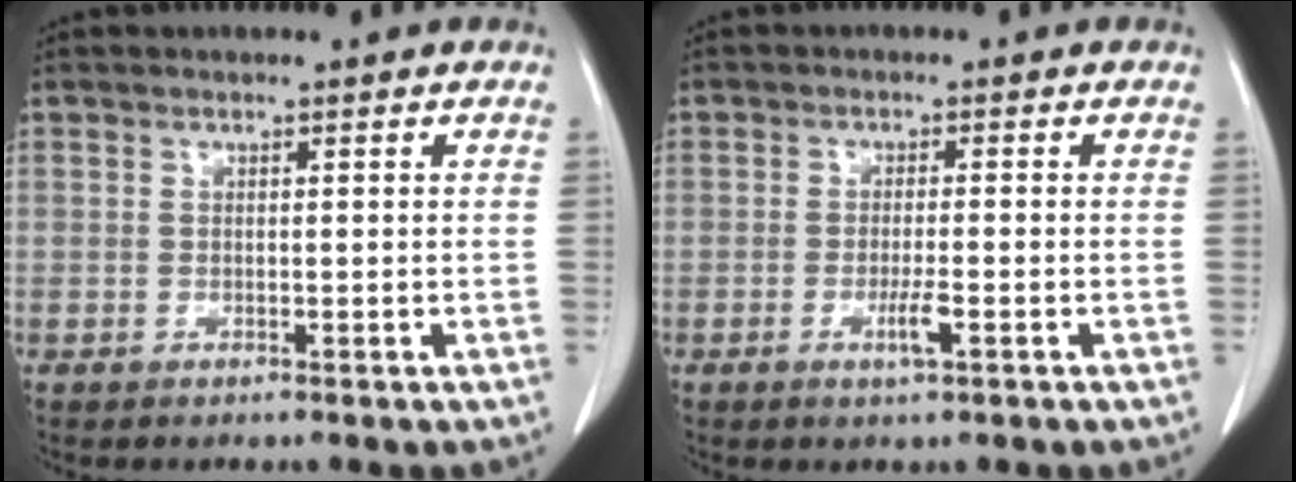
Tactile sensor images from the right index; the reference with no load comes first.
{"total": 3.0, "force": [-1.2, 0.2, 2.8], "torque": [-0.052, -0.004, -0.021]}